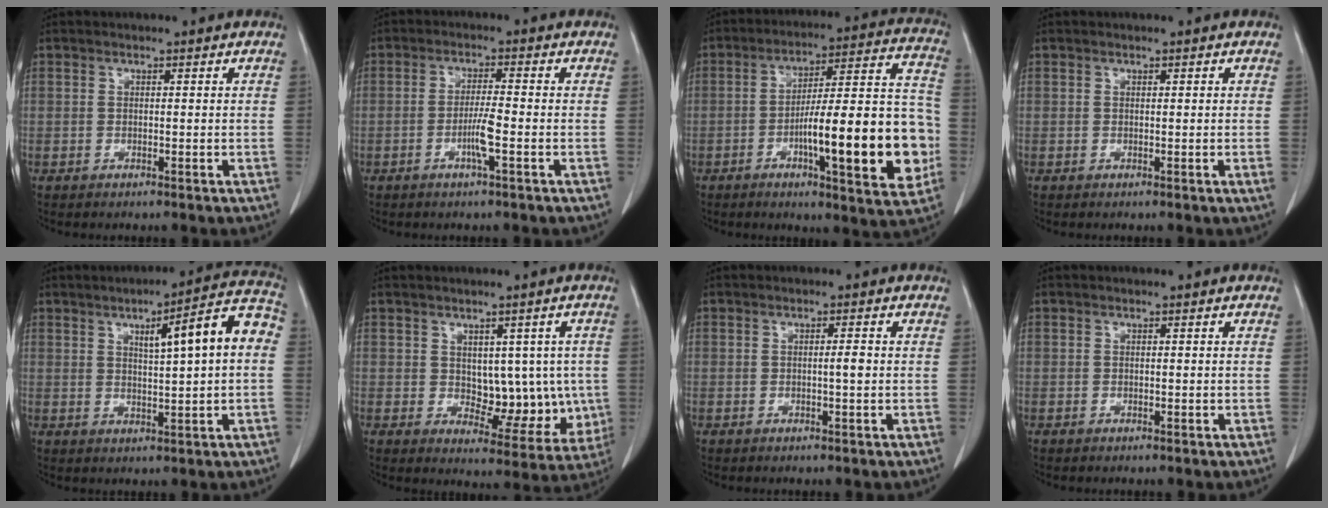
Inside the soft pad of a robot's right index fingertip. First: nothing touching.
{"total": 3.8, "force": [-1.3, -0.2, 3.6], "torque": [-0.066, -0.002, -0.025]}
{"total": 20.8, "force": [-5.2, 3.5, 19.9], "torque": [-0.245, 0.026, -0.065]}
{"total": 0.7, "force": [0.1, -0.1, 0.7], "torque": [-0.011, 0.000, 0.001]}
{"total": 10.8, "force": [2.1, 1.1, 10.6], "torque": [-0.142, 0.027, 0.026]}
{"total": 9.0, "force": [0.4, 5.5, 7.2], "torque": [-0.068, 0.010, 0.026]}
{"total": 1.3, "force": [0.0, 0.0, 1.3], "torque": [-0.018, 0.003, 0.002]}
{"total": 0.0}